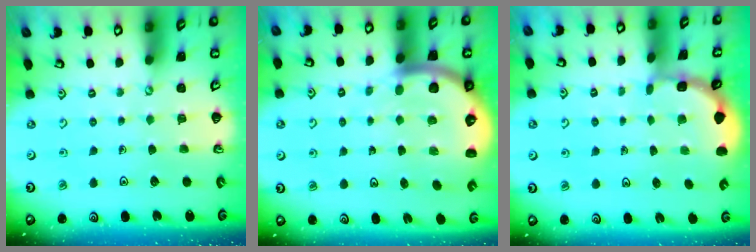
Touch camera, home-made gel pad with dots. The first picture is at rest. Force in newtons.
{"total": 7.7, "press": 7.6, "slide": 1.3}
{"total": 2.1, "press": 2.1, "slide": 0.1}